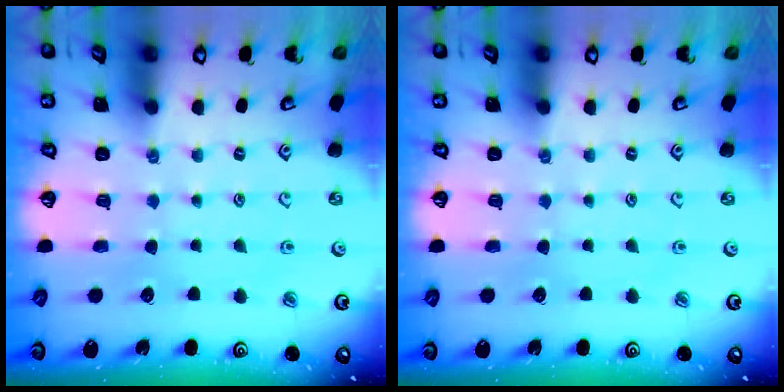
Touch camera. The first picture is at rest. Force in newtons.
{"total": 0.0}